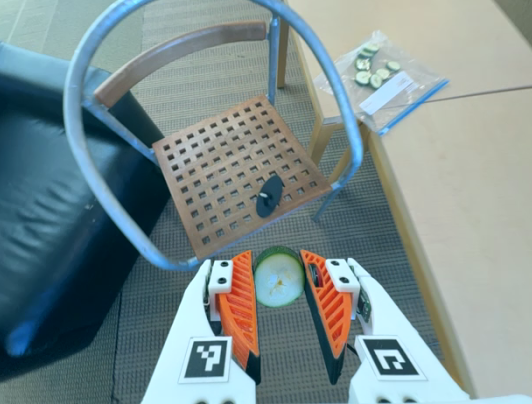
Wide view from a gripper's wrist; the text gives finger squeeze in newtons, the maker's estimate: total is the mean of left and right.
{"total": 7.5, "left": 7.3, "right": 7.7}